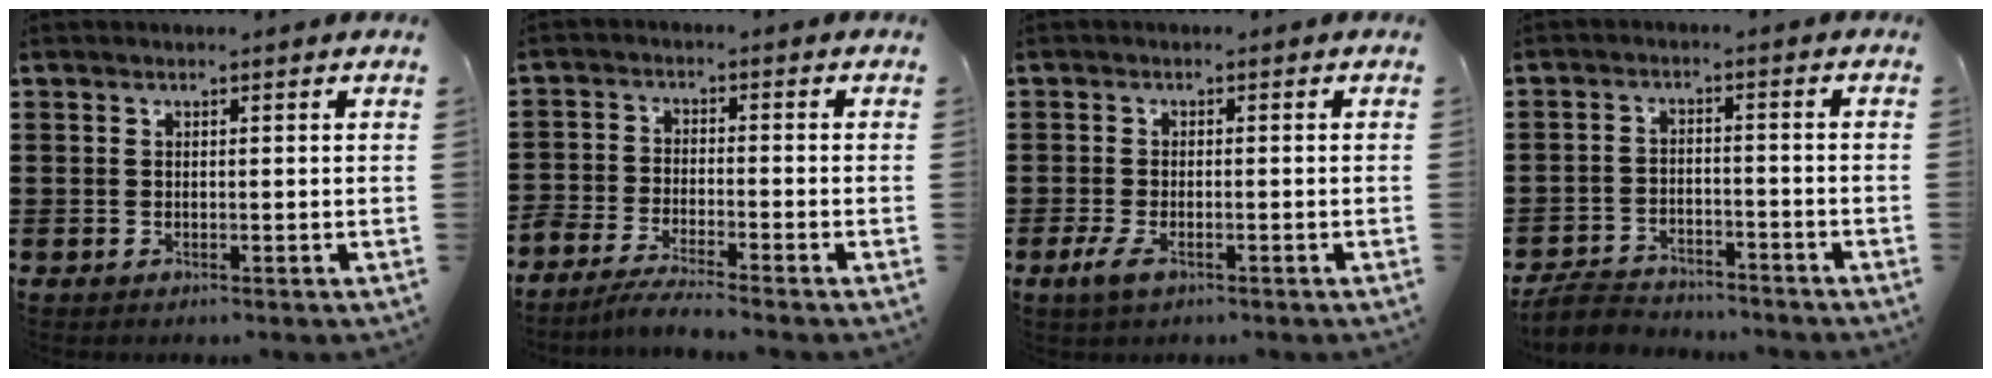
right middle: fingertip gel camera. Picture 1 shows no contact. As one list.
[{"total": 3.7, "force": [-3.6, -0.1, 0.7], "torque": [-0.024, -0.001, -0.076]}, {"total": 2.8, "force": [-1.4, 1.2, 2.1], "torque": [-0.052, -0.006, -0.029]}, {"total": 4.3, "force": [-4.1, 0.9, 0.6], "torque": [-0.027, 0.001, -0.088]}]